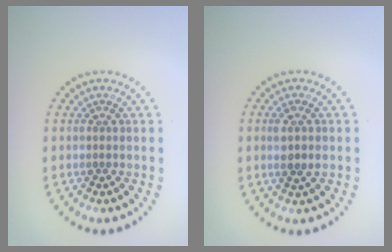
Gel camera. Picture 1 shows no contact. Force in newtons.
{"total": 1.9, "press": 1.9, "slide": 0.6}